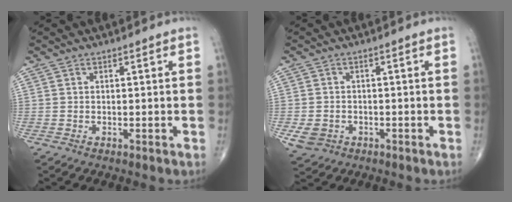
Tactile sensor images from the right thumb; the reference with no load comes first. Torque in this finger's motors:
{"motor_torque": [1.37, 1.28, 0.10, -0.33, 0.00]}